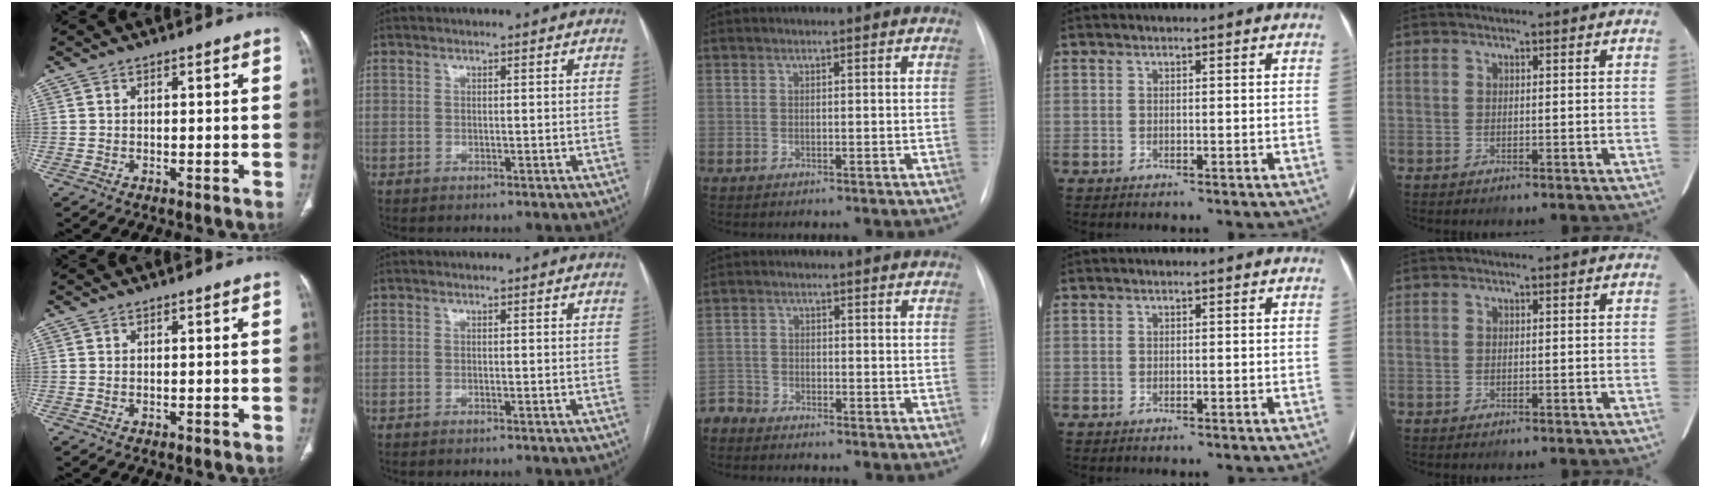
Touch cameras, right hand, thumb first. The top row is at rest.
{"middle": {"total": 3.1, "force": [-3.0, 0.5, -0.5], "torque": [0.015, -0.009, -0.061]}}